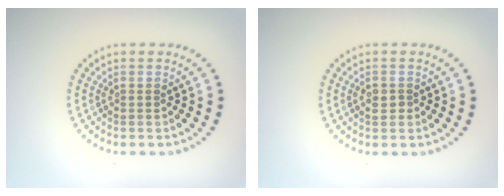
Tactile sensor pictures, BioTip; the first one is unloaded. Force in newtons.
{"total": 1.2, "press": 1.2, "slide": 0.4}